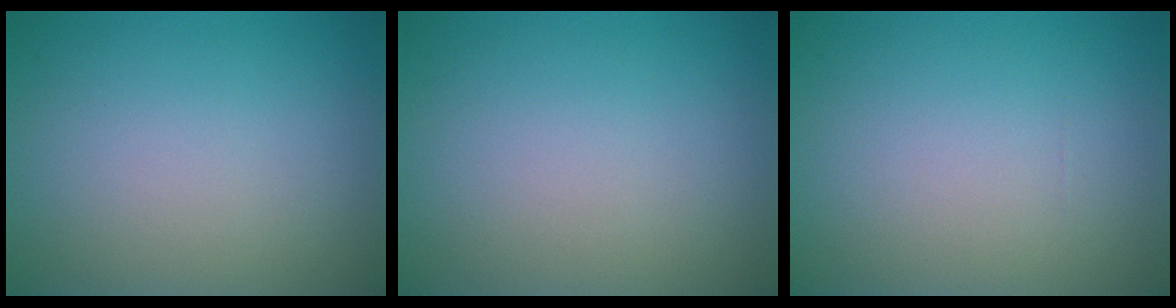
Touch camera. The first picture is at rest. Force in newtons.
{"total": 0.0}
{"total": 0.0}